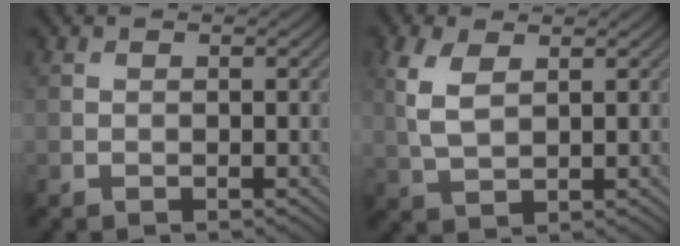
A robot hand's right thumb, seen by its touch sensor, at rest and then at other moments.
{"total": 4.9, "force": [1.7, 2.5, 3.9], "torque": [-0.106, 0.003, 0.037]}